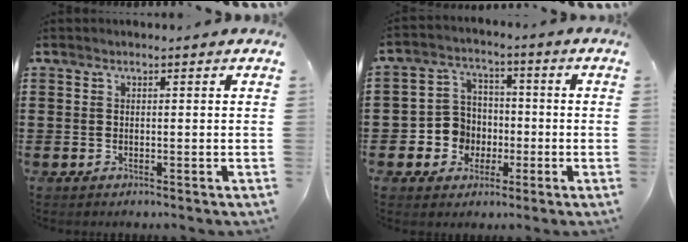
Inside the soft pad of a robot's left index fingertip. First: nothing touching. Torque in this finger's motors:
{"motor_torque": [0.30, 0.27, 0.16, 0.02]}